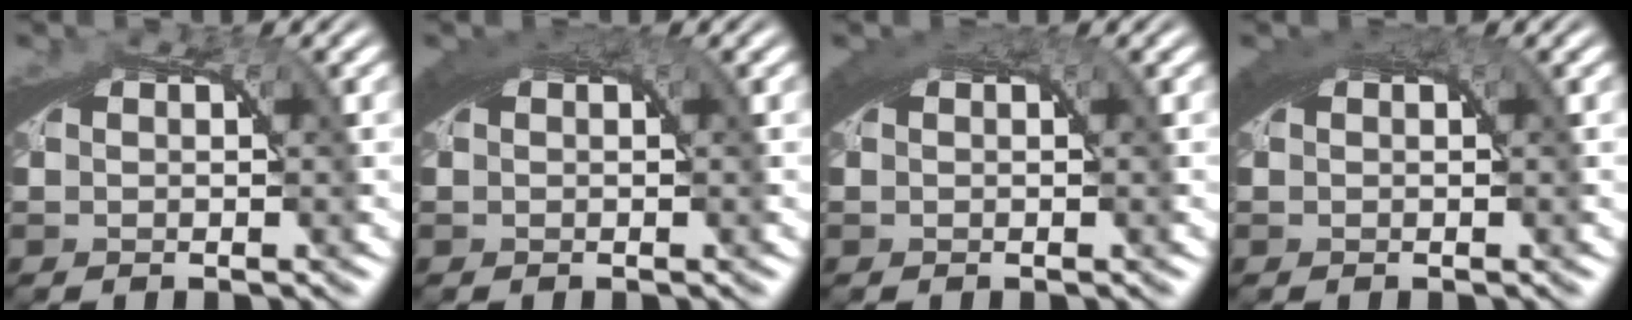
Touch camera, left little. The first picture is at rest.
{"total": 2.3, "force": [1.2, 0.6, 1.9], "torque": [-0.023, 0.010, 0.014]}
{"total": 1.9, "force": [1.1, 0.4, 1.5], "torque": [-0.017, 0.010, 0.012]}
{"total": 2.2, "force": [1.1, 0.6, 1.8], "torque": [-0.021, 0.009, 0.014]}